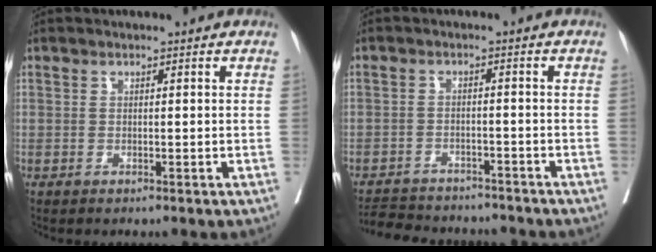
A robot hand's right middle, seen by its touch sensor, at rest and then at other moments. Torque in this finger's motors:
{"motor_torque": [0.75, -1.00, 0.13, 0.01]}